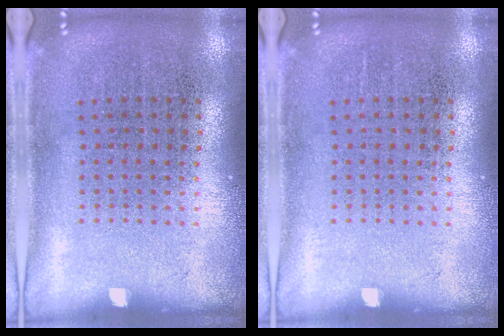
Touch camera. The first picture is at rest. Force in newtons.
{"total": 0.0}